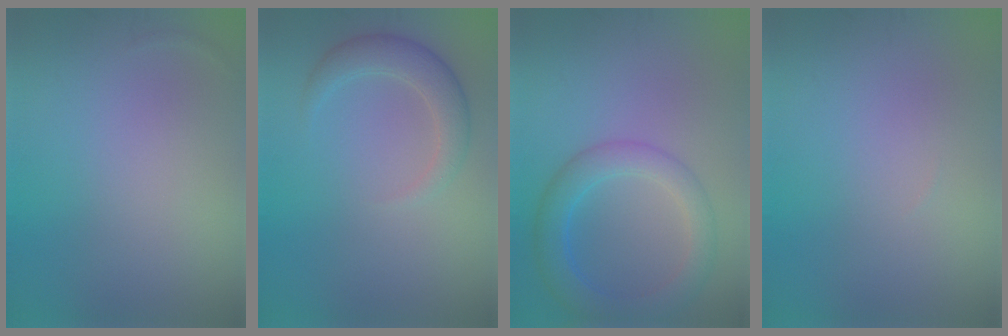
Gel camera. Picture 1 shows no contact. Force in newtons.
{"total": 2.8, "press": 2.8, "slide": 0.2}
{"total": 4.2, "press": 4.2, "slide": 0.2}
{"total": 0.0}